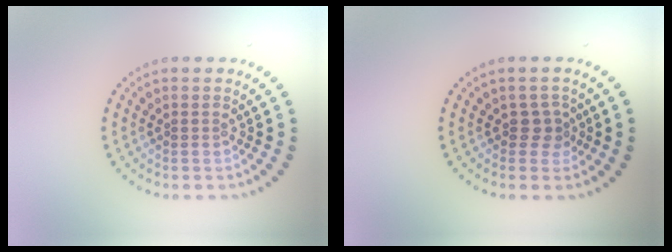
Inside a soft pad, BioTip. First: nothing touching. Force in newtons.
{"total": 1.6, "press": 1.3, "slide": 0.9}